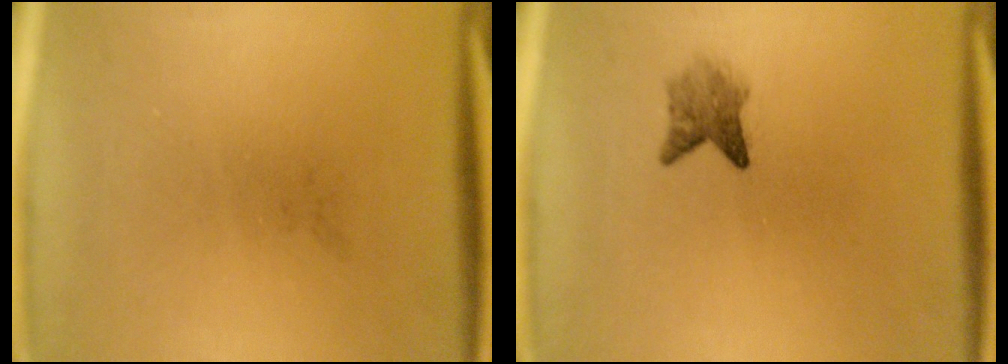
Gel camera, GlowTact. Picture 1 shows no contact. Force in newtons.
{"total": 2.6}